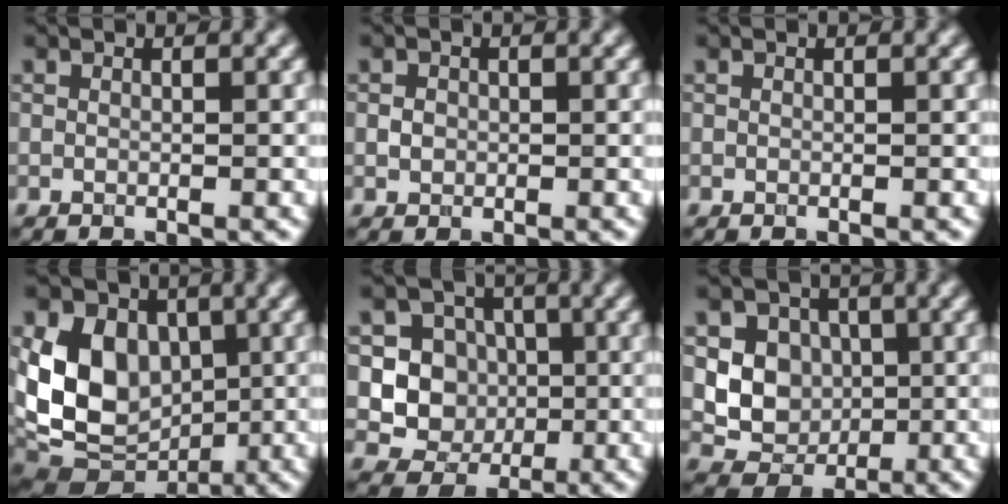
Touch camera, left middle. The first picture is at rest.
{"total": 0.9, "force": [-0.1, 0.8, 0.4], "torque": [-0.007, -0.003, -0.003]}
{"total": 0.0}
{"total": 10.7, "force": [0.7, 7.9, 7.1], "torque": [-0.125, -0.002, 0.008]}
{"total": 6.3, "force": [0.0, 5.9, 2.2], "torque": [-0.016, 0.005, -0.018]}
{"total": 5.8, "force": [0.6, 5.1, 2.7], "torque": [-0.031, 0.003, -0.001]}